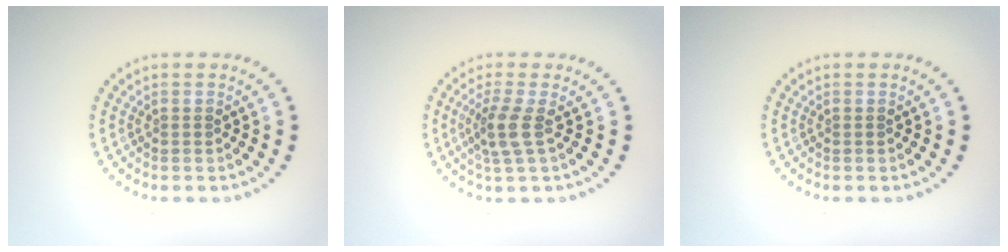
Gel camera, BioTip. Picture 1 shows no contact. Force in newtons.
{"total": 2.6, "press": 2.0, "slide": 1.6}
{"total": 0.0}